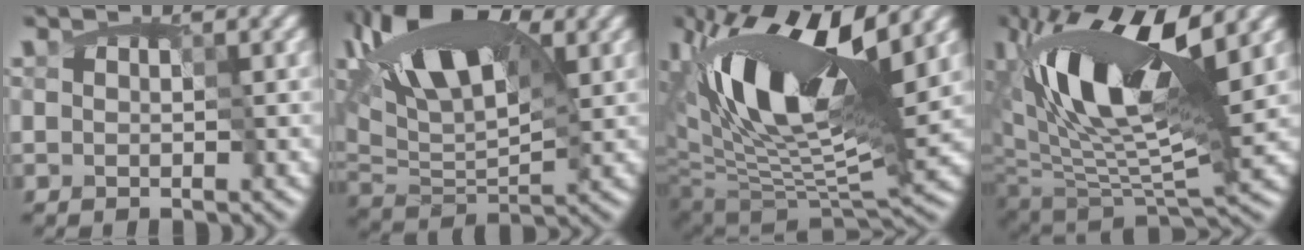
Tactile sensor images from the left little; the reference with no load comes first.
{"total": 9.9, "force": [3.1, 5.0, 8.0], "torque": [-0.148, 0.011, 0.050]}
{"total": 12.1, "force": [3.7, 4.9, 10.5], "torque": [-0.189, 0.007, 0.059]}
{"total": 10.4, "force": [2.8, 3.9, 9.2], "torque": [-0.160, -0.006, 0.053]}